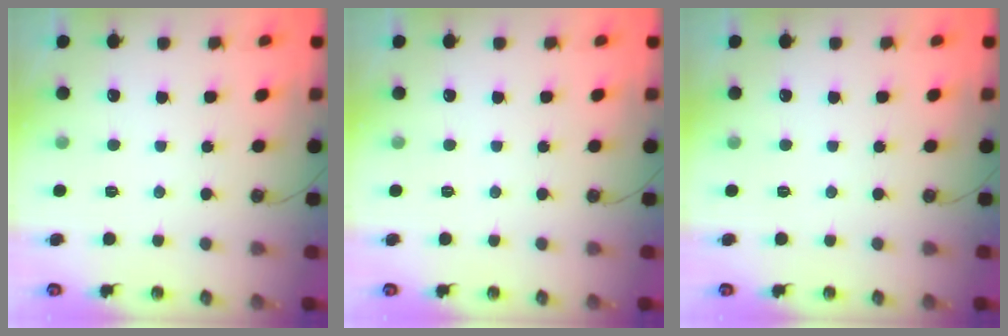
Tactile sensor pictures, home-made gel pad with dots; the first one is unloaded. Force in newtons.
{"total": 0.0}
{"total": 0.0}